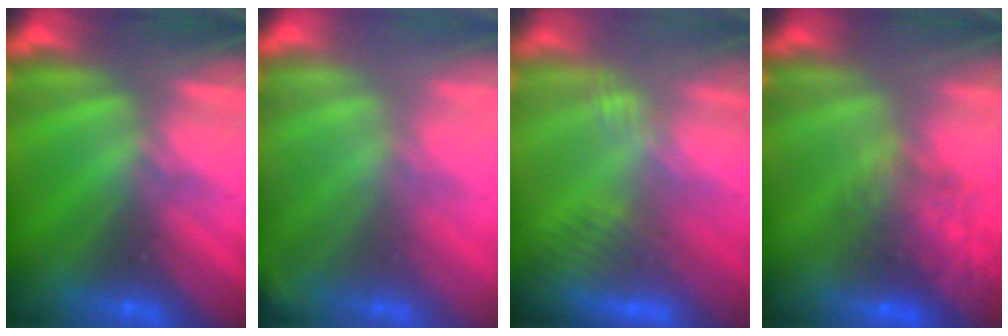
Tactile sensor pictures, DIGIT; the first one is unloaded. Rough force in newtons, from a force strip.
{"total": 1.8}
{"total": 3.0}
{"total": 11.5}